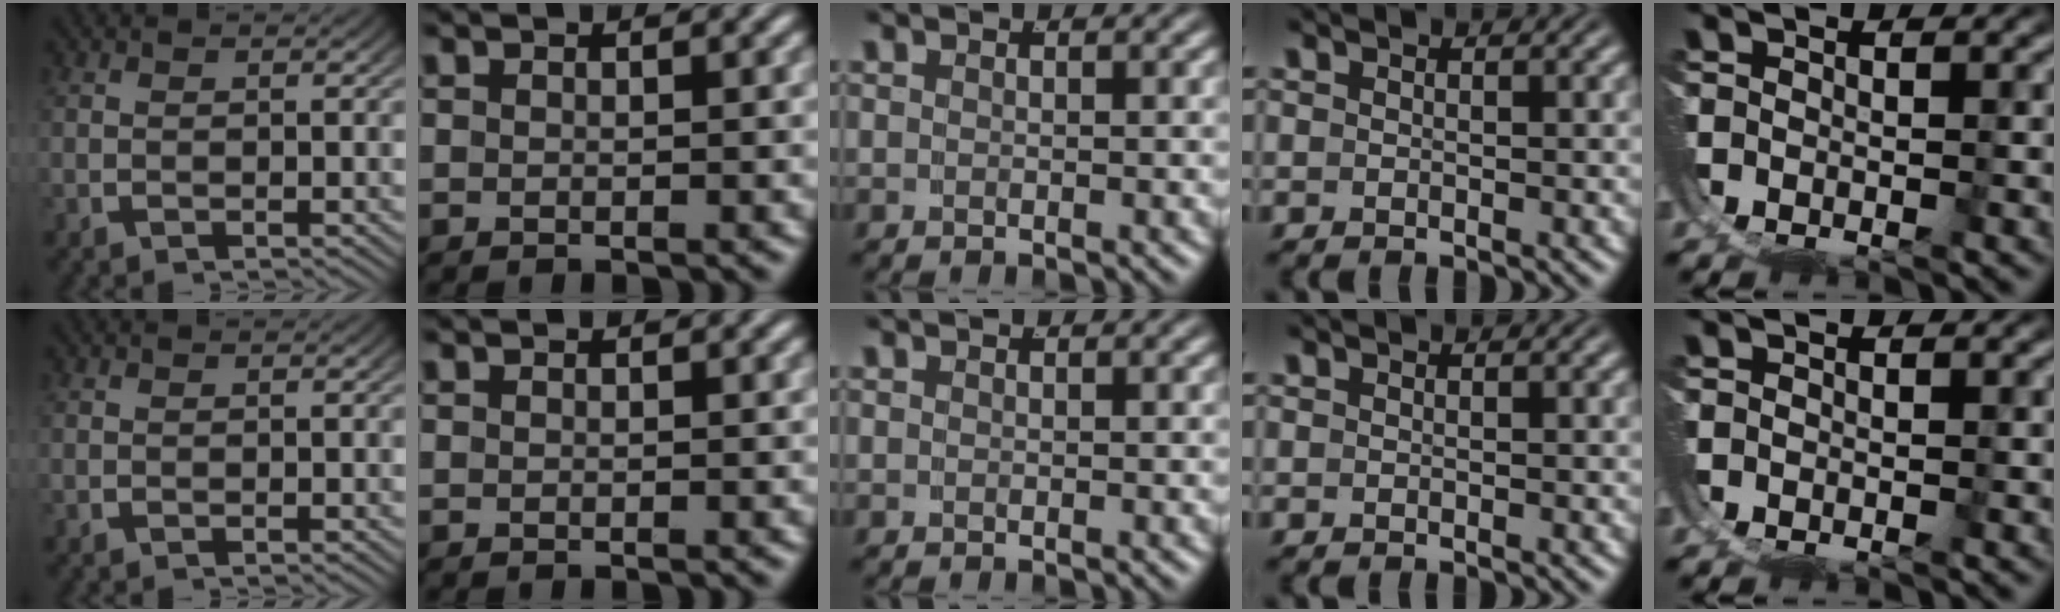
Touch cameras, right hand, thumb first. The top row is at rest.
{}